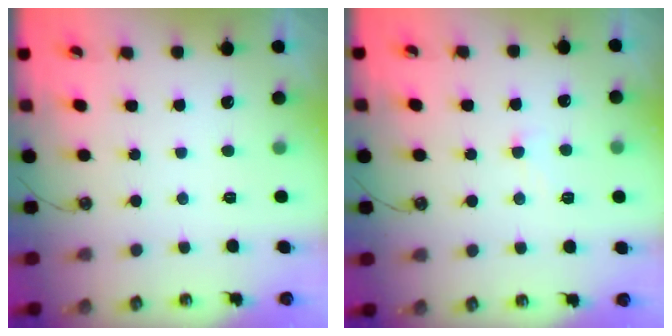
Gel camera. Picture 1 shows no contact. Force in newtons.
{"total": 3.1, "press": 3.1, "slide": 0.4}